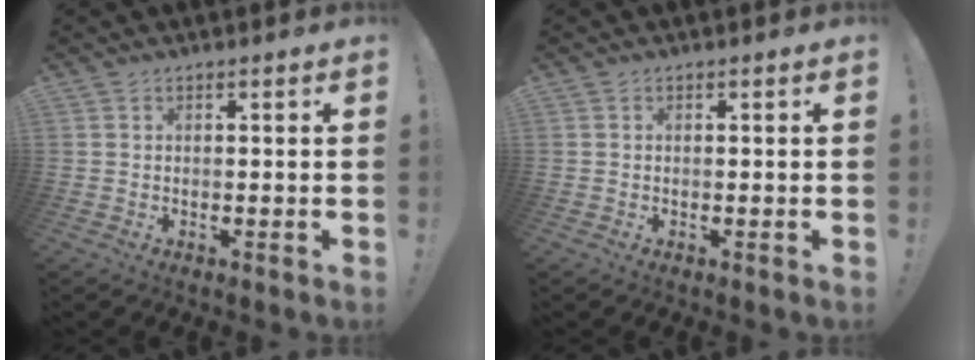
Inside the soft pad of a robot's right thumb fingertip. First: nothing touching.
{"total": 0.0}